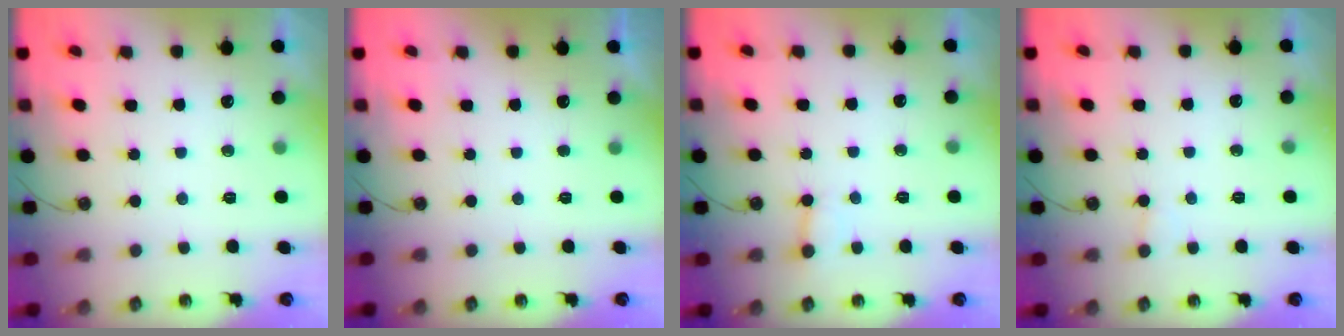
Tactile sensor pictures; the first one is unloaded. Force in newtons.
{"total": 0.0}
{"total": 5.6, "press": 5.6, "slide": 0.5}
{"total": 4.5, "press": 4.5, "slide": 0.2}